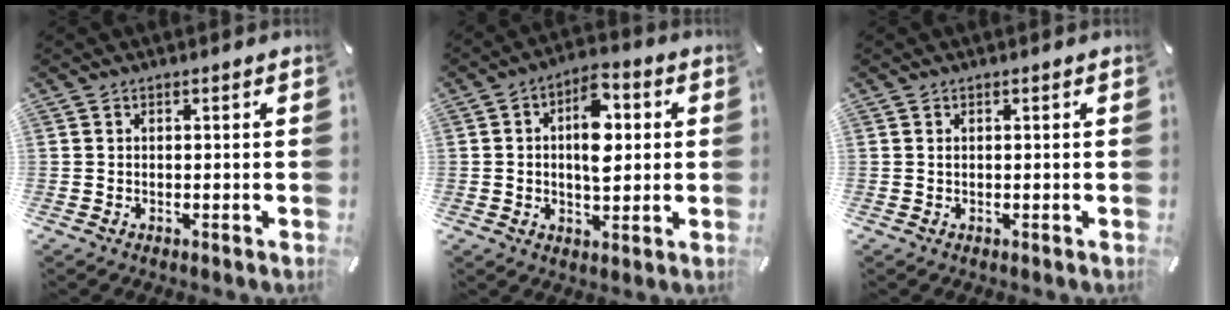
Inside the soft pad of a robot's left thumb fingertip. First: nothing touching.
{"total": 10.6, "force": [1.4, 6.3, 8.4], "torque": [-0.115, -0.003, 0.018]}
{"total": 0.0}